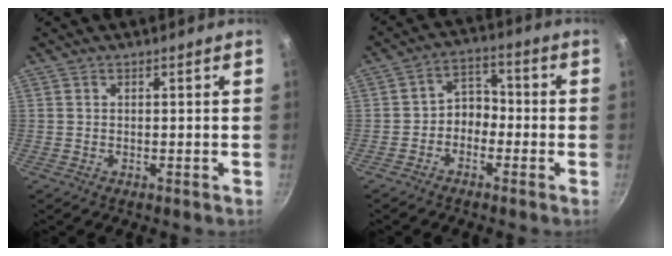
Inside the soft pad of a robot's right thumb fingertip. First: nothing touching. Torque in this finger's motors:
{"motor_torque": [-0.28, 0.30, -0.15, 0.21, 0.02]}